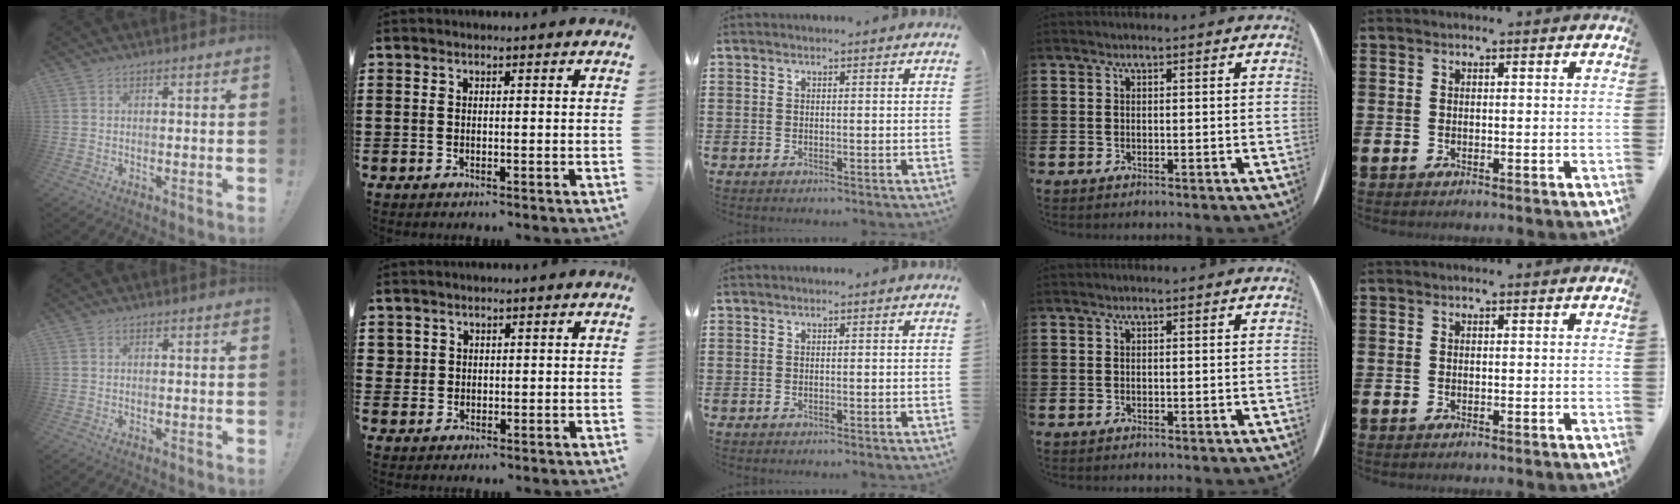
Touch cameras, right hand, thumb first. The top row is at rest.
{"index": {"total": 1.5, "force": [0.9, 1.3, 0.1], "torque": [-0.007, 0.006, 0.017]}}